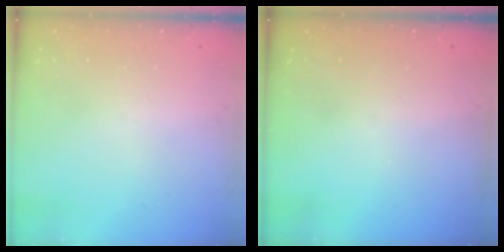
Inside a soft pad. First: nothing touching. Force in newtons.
{"total": 0.0}